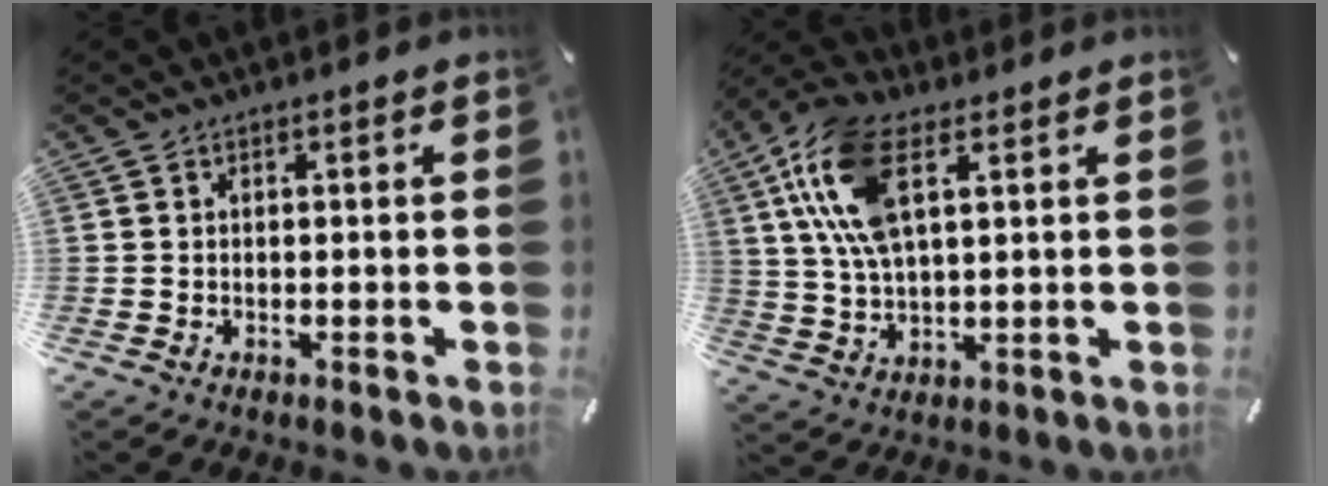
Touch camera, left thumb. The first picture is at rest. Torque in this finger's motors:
{"motor_torque": [0.89, 0.72, 1.44, -1.33, 0.70]}